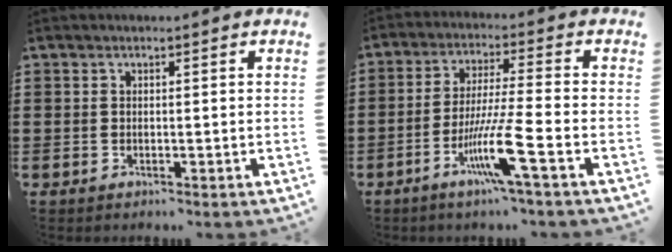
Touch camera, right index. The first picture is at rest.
{"total": 9.6, "force": [-4.5, -0.3, 8.5], "torque": [-0.173, -0.019, -0.087]}